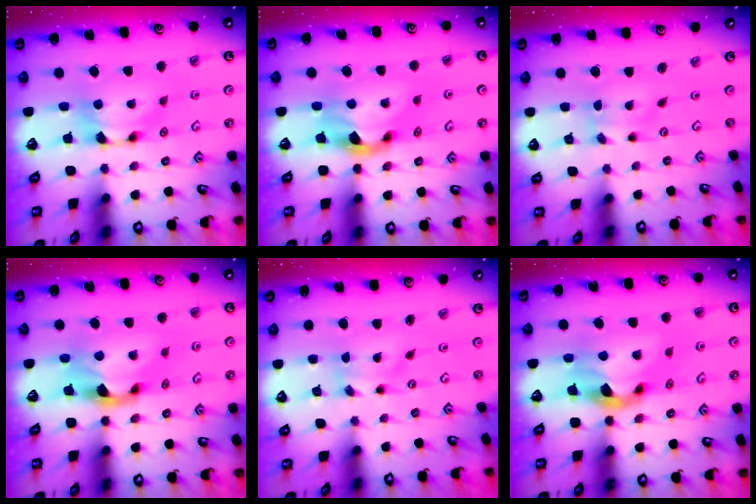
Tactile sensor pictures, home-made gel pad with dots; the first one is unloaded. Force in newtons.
{"total": 2.2, "press": 1.9, "slide": 1.2}
{"total": 3.3, "press": 3.1, "slide": 1.0}
{"total": 2.2, "press": 1.7, "slide": 1.4}
{"total": 2.1, "press": 1.8, "slide": 1.1}
{"total": 2.7, "press": 2.4, "slide": 1.3}